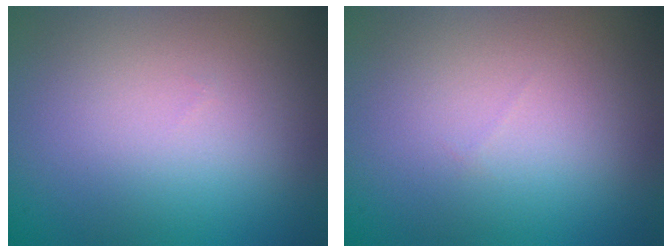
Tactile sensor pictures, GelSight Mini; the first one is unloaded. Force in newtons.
{"total": 0.0}